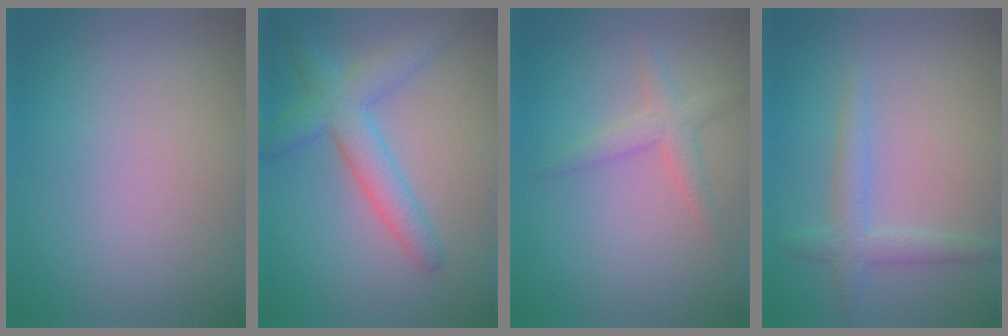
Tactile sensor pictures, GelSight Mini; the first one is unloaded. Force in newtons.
{"total": 4.6, "press": 4.6, "slide": 0.2}
{"total": 2.2, "press": 2.2, "slide": 0.1}
{"total": 2.4, "press": 2.4, "slide": 0.1}